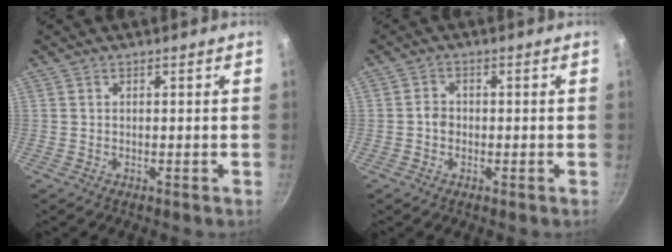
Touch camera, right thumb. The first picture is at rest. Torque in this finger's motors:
{"motor_torque": [0.59, 0.11, 0.48, 0.06, -0.01]}